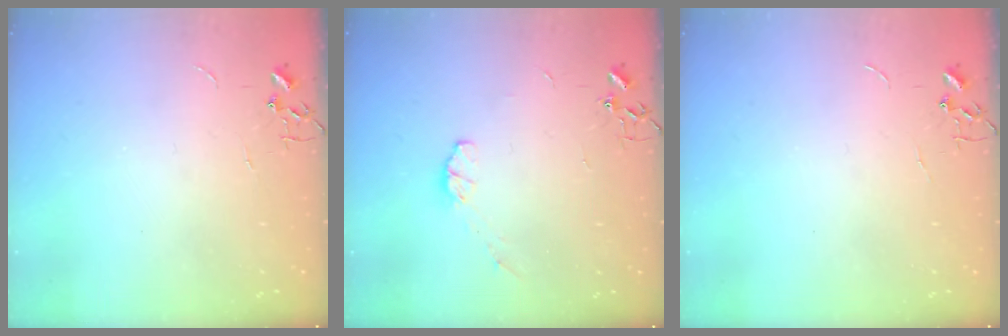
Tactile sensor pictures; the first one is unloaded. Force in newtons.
{"total": 4.5, "press": 4.5, "slide": 0.5}
{"total": 0.0}